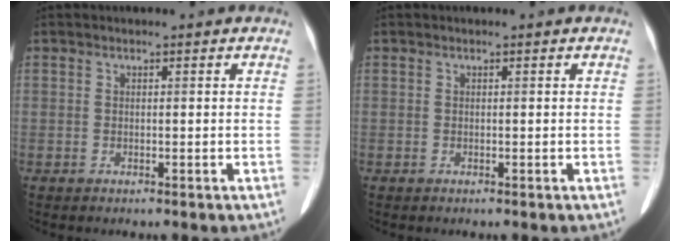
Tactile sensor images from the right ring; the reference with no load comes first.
{"total": 0.0}